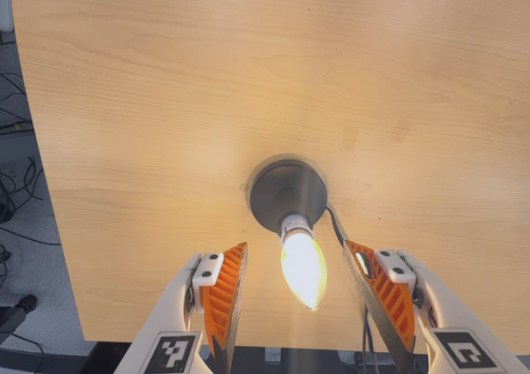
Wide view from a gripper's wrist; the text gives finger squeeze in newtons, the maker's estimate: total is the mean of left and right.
{"total": 0.0}